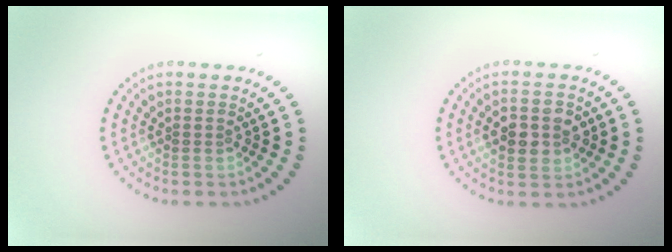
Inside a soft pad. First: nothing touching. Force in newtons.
{"total": 3.0, "press": 3.0, "slide": 0.3}